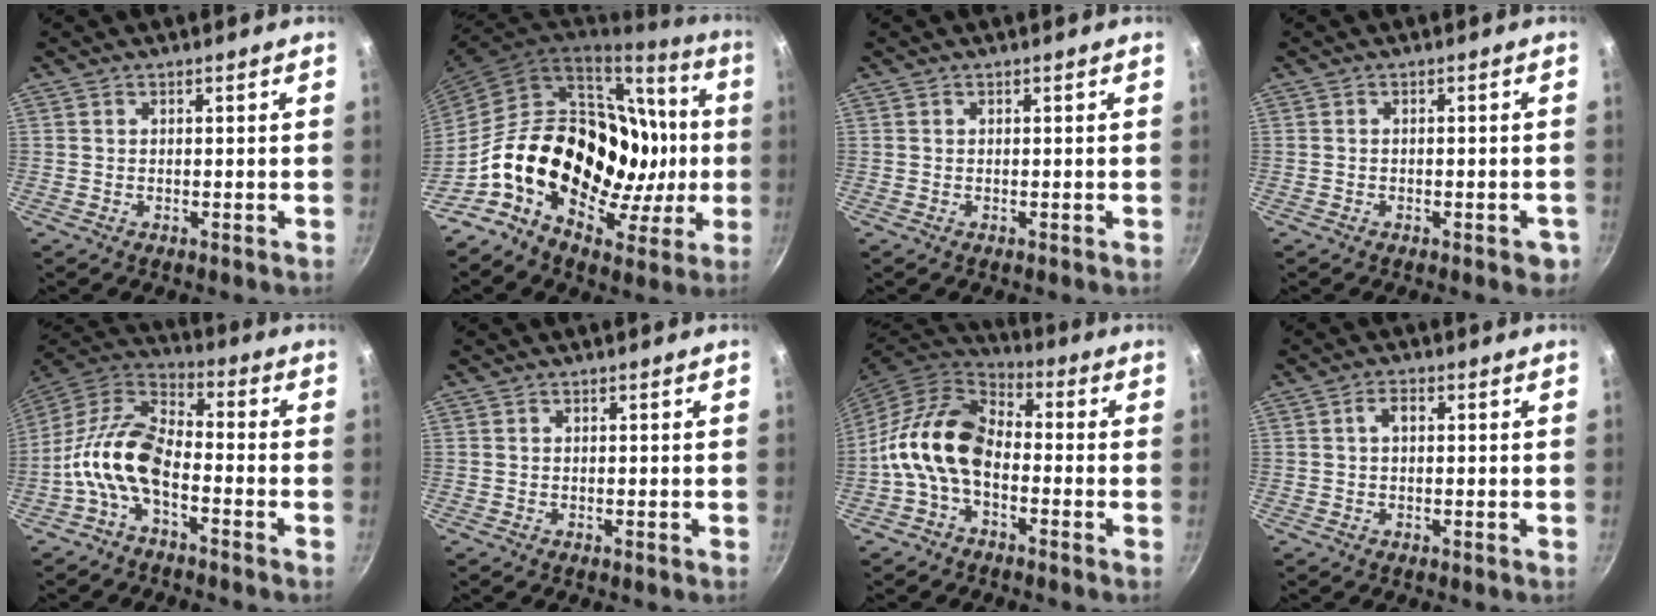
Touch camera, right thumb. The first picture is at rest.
{"total": 29.9, "force": [-1.5, 19.7, 22.4], "torque": [-0.326, 0.040, -0.016]}
{"total": 0.0}
{"total": 3.2, "force": [-1.5, 1.5, 2.4], "torque": [-0.018, 0.009, -0.014]}
{"total": 12.3, "force": [-4.4, 6.3, 9.6], "torque": [-0.186, 0.055, -0.102]}
{"total": 0.0}
{"total": 13.2, "force": [-2.7, 8.6, 9.7], "torque": [-0.163, 0.040, -0.071]}
{"total": 2.3, "force": [0.4, 1.4, 1.8], "torque": [-0.032, 0.008, 0.005]}